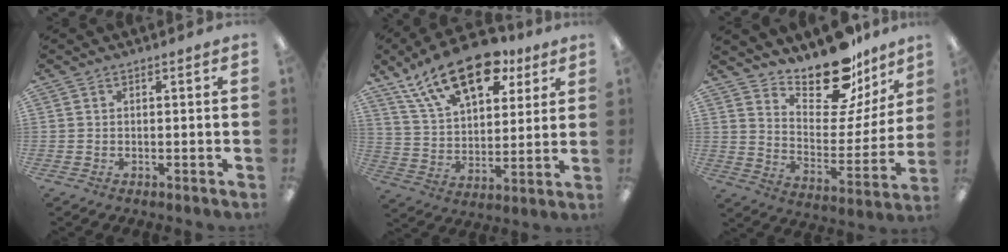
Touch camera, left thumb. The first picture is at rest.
{"total": 20.6, "force": [13.1, 10.1, 12.2], "torque": [-0.199, -0.060, 0.229]}
{"total": 17.7, "force": [15.1, 6.3, 6.8], "torque": [-0.103, -0.121, 0.263]}